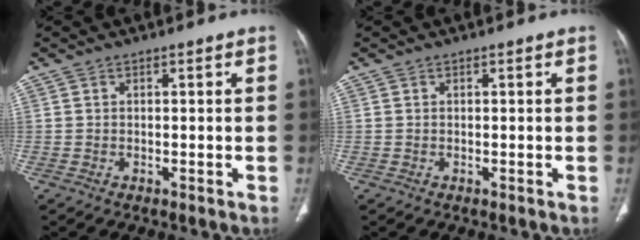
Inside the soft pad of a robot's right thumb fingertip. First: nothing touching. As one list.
[{"total": 0.0}]